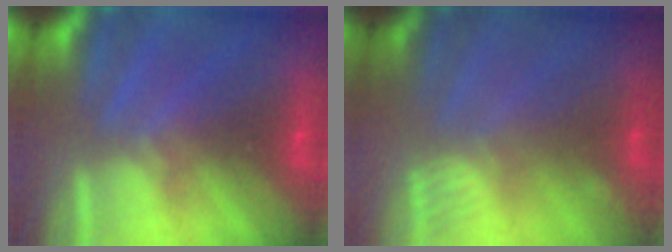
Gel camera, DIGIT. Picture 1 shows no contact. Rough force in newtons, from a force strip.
{"total": 2.5}